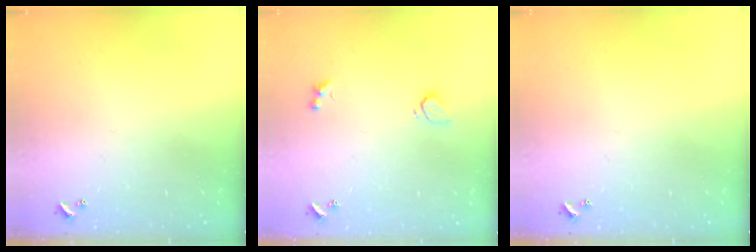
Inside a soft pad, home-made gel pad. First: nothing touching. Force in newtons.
{"total": 2.1, "press": 1.8, "slide": 1.2}
{"total": 0.0}